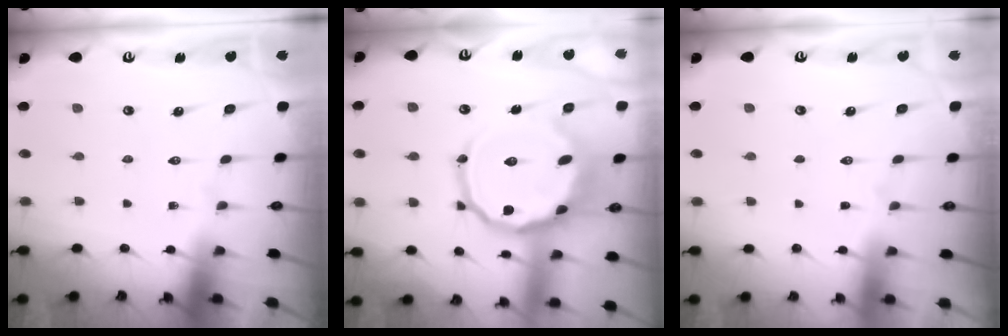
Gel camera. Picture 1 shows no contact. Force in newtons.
{"total": 16.1, "press": 15.9, "slide": 2.5}
{"total": 1.4, "press": 1.4, "slide": 0.2}